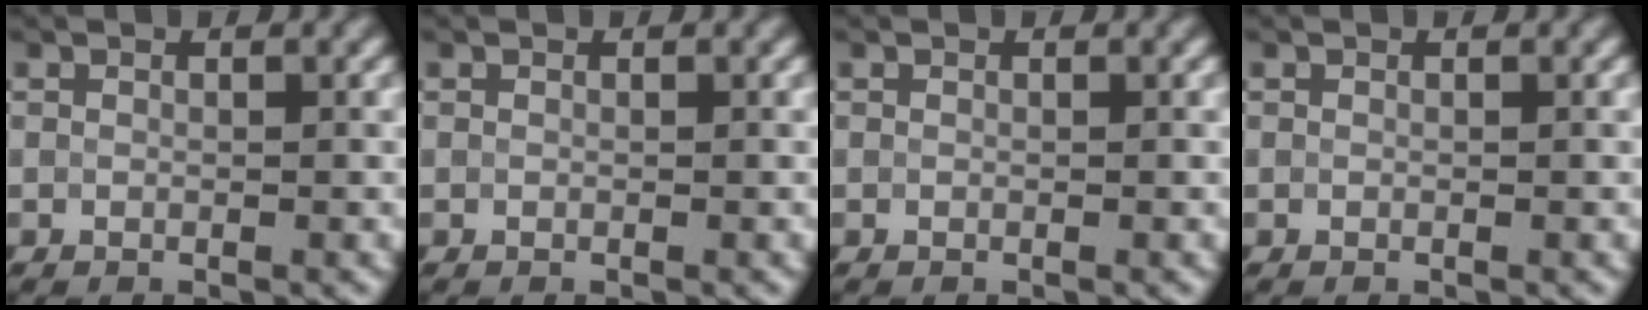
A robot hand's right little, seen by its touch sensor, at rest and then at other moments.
{"total": 0.0}
{"total": 0.0}
{"total": 0.0}